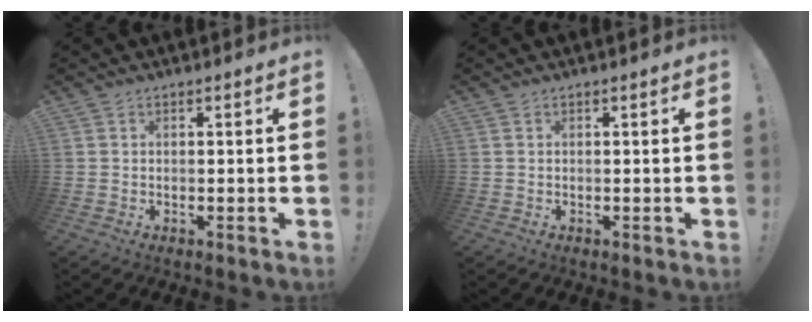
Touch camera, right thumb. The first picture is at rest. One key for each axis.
{"total": 0.0}